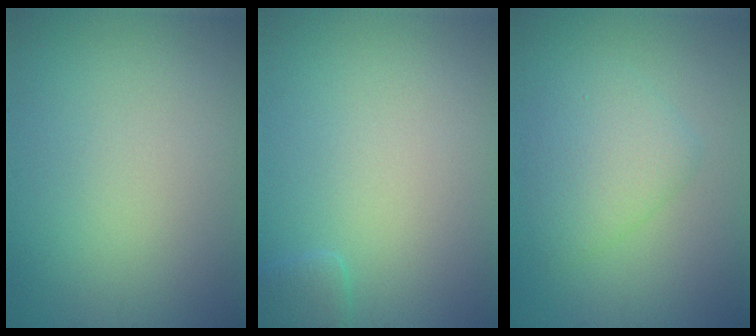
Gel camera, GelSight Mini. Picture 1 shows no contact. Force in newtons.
{"total": 1.3, "press": 1.3, "slide": 0.1}
{"total": 3.3, "press": 3.3, "slide": 0.1}